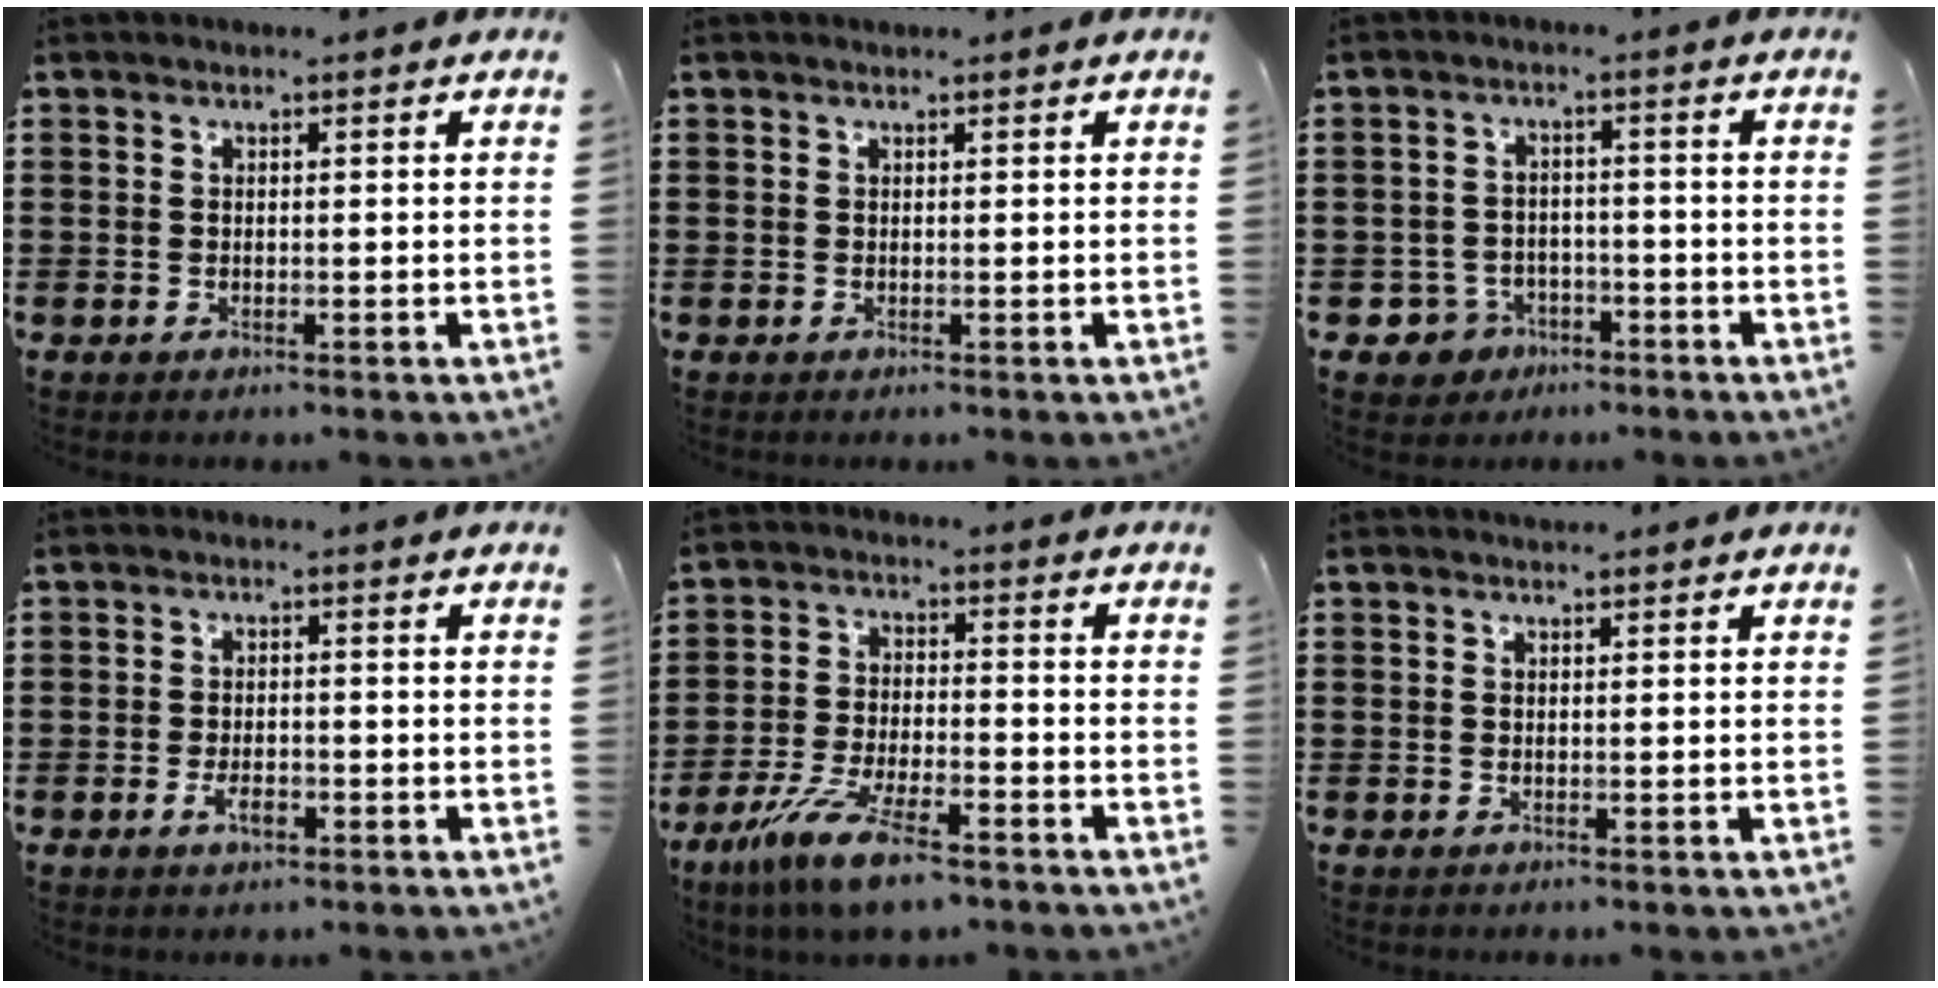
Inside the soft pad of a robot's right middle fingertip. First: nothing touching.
{"total": 0.0}
{"total": 3.6, "force": [-2.6, 2.4, 0.4], "torque": [-0.032, 0.001, -0.058]}
{"total": 2.7, "force": [-1.3, 1.1, 2.1], "torque": [-0.045, -0.001, -0.025]}
{"total": 9.4, "force": [-6.9, 1.6, 6.2], "torque": [-0.131, -0.001, -0.133]}
{"total": 0.5, "force": [0.5, 0.1, -0.1], "torque": [-0.001, -0.001, 0.010]}